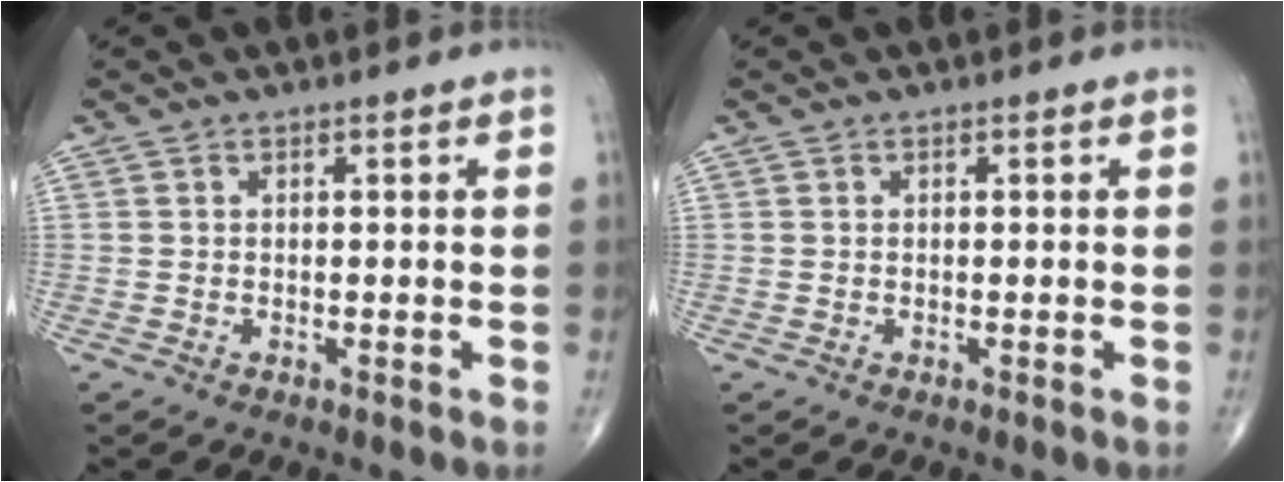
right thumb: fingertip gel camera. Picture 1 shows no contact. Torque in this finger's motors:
{"motor_torque": [0.00, 0.00, 0.00, 0.00, 0.00]}